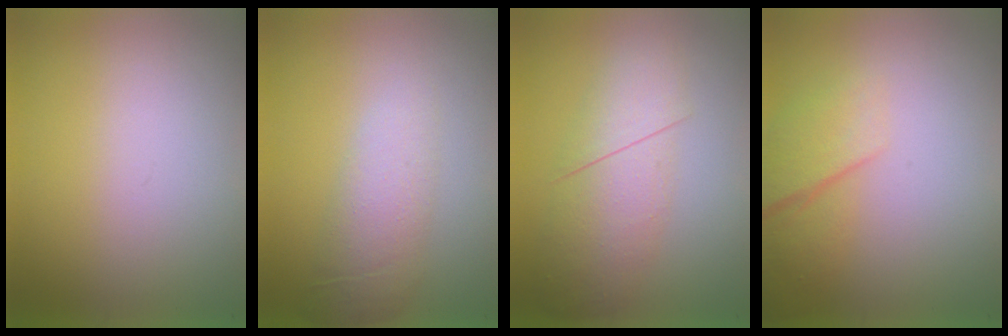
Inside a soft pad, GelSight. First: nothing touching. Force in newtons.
{"total": 2.0}
{"total": 2.8}
{"total": 2.2}